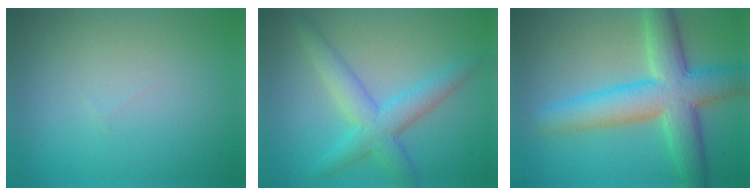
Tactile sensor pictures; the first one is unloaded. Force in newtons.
{"total": 4.3, "press": 4.3, "slide": 0.1}
{"total": 8.3, "press": 8.3, "slide": 0.2}